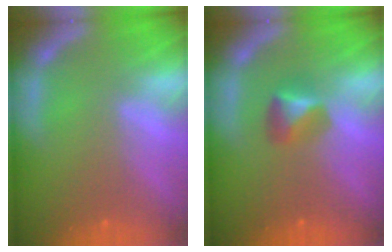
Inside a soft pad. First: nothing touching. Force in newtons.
{"total": 2.4}